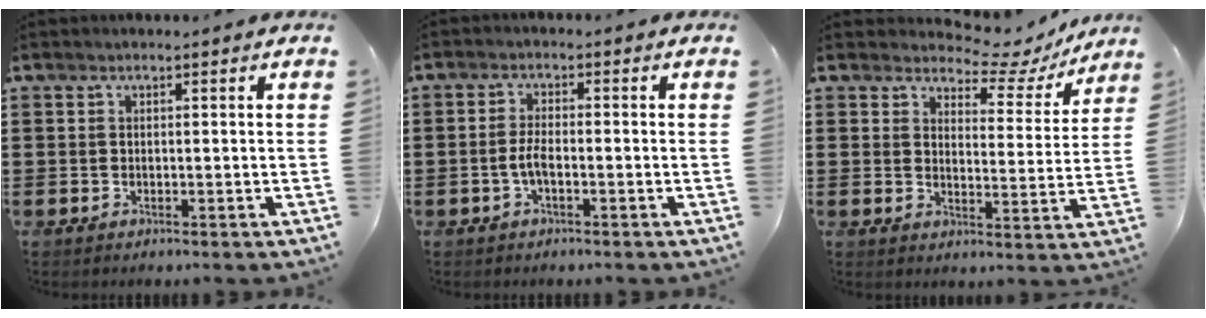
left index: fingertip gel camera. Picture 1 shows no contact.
{"total": 2.8, "force": [-1.1, 0.8, 2.4], "torque": [-0.068, -0.004, -0.027]}
{"total": 4.1, "force": [3.7, 1.6, 1.1], "torque": [-0.032, -0.026, 0.055]}